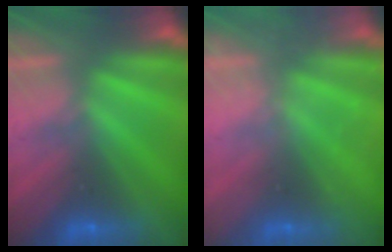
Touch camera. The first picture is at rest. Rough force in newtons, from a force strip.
{"total": 2.2}